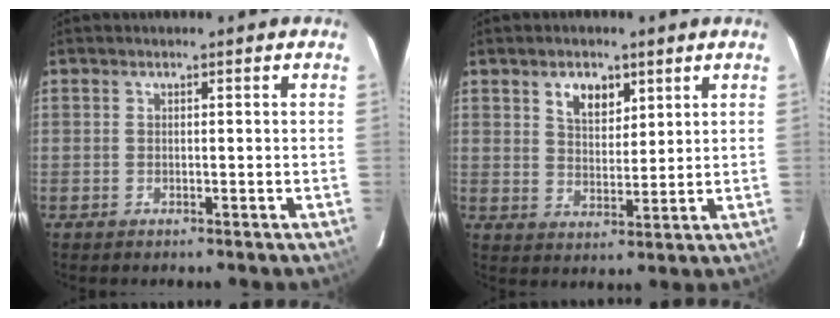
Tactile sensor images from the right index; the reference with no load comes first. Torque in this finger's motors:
{"motor_torque": [0.11, 0.30, 0.10, 0.05]}